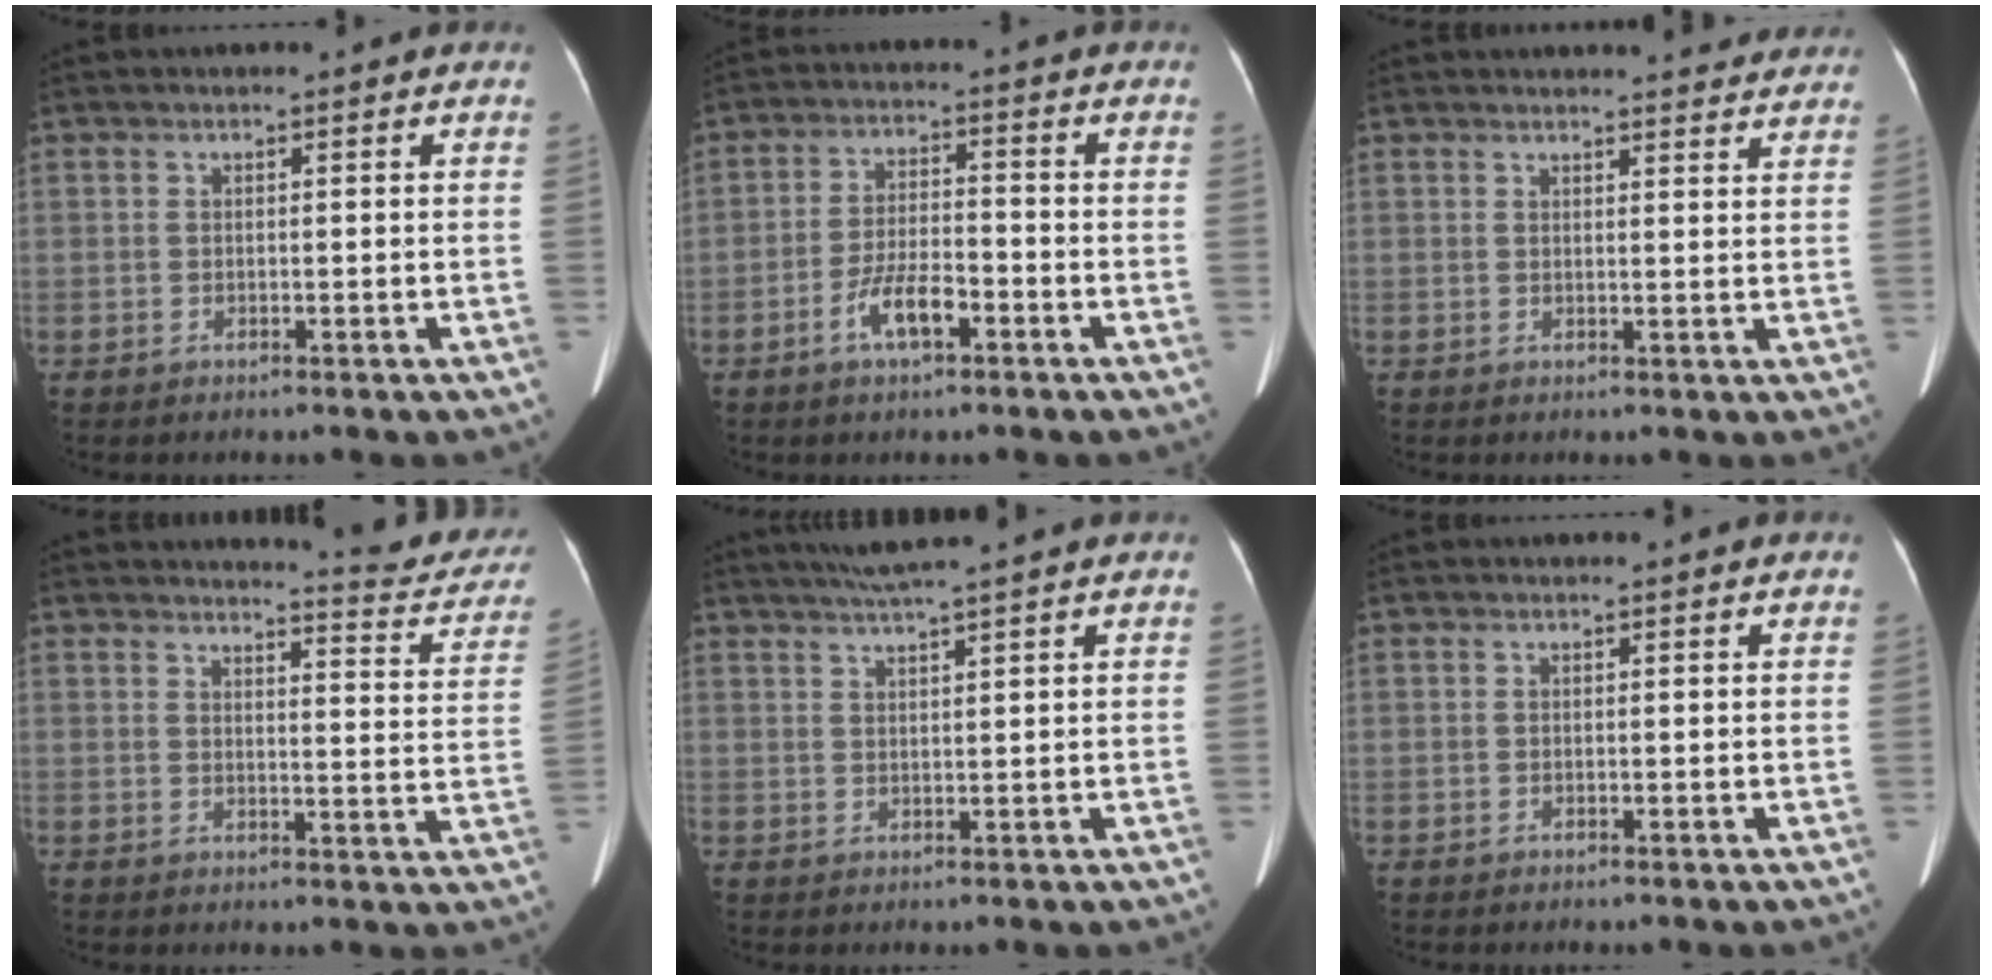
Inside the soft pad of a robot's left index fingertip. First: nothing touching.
{"total": 6.1, "force": [-3.2, 1.9, 4.8], "torque": [-0.101, 0.004, -0.056]}
{"total": 7.0, "force": [6.6, 1.0, 1.8], "torque": [-0.011, 0.000, 0.059]}
{"total": 10.9, "force": [10.6, 1.0, 2.4], "torque": [-0.011, -0.056, 0.102]}
{"total": 4.5, "force": [3.6, -1.1, 2.3], "torque": [-0.040, 0.015, 0.069]}
{"total": 0.0}